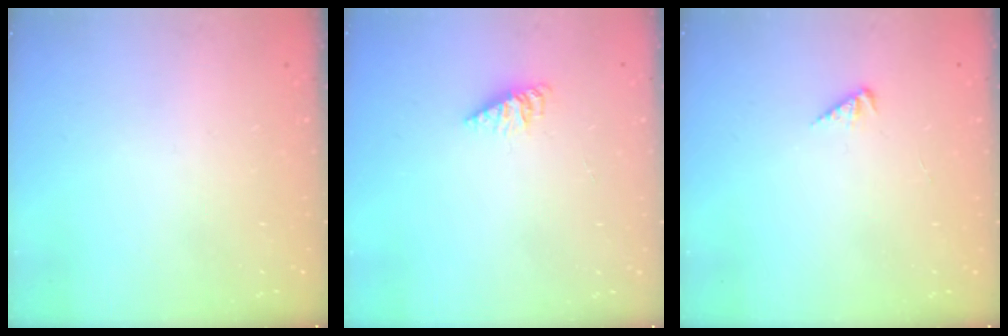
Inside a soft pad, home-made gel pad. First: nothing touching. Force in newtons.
{"total": 2.9, "press": 2.9, "slide": 0.3}
{"total": 2.8, "press": 2.8, "slide": 0.6}